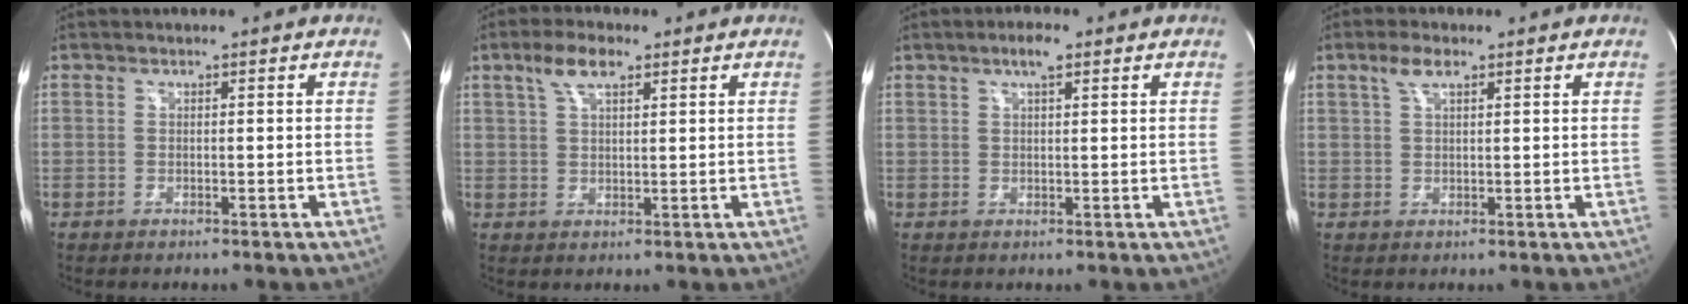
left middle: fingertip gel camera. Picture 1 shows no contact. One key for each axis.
{"total": 5.0, "fx": 3.0, "fy": 1.8, "fz": 3.6, "tx": -0.077, "ty": 0.013, "tz": 0.060}
{"total": 2.9, "fx": 1.7, "fy": 0.5, "fz": 2.3, "tx": -0.044, "ty": 0.006, "tz": 0.030}
{"total": 3.0, "fx": 1.8, "fy": 1.1, "fz": 2.2, "tx": -0.049, "ty": 0.009, "tz": 0.040}